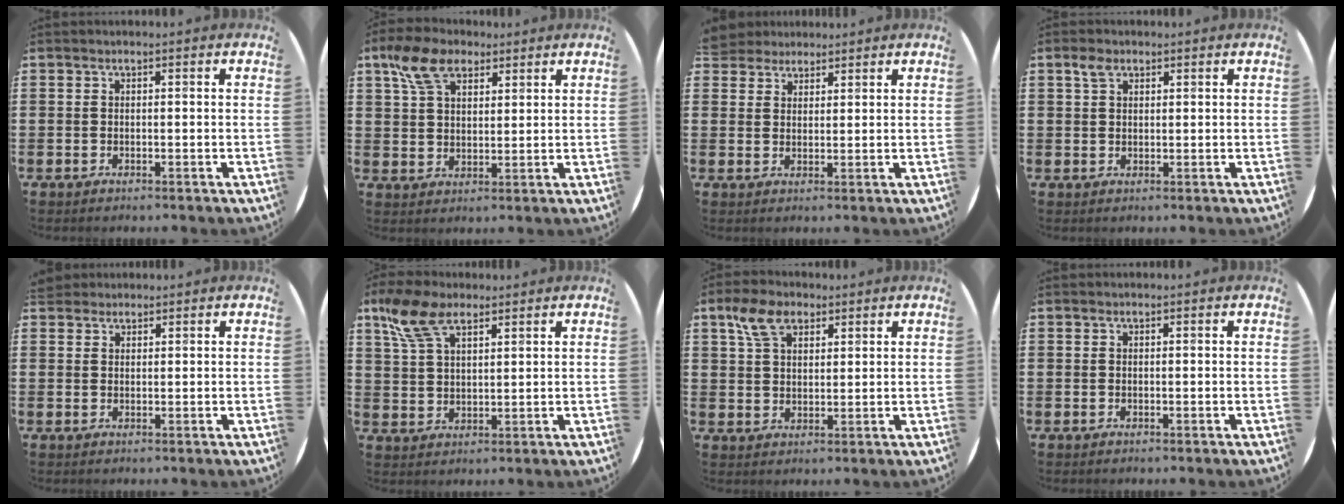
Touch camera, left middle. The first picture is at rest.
{"total": 7.4, "force": [4.9, 4.2, 3.7], "torque": [-0.081, 0.005, 0.091]}
{"total": 3.5, "force": [3.3, 1.4, -0.2], "torque": [0.001, -0.002, 0.062]}
{"total": 1.7, "force": [1.1, 1.1, 0.7], "torque": [0.000, -0.001, 0.017]}
{"total": 2.2, "force": [2.0, 0.8, 0.0], "torque": [0.004, 0.002, 0.038]}
{"total": 7.4, "force": [5.1, 3.4, 4.2], "torque": [-0.096, 0.003, 0.094]}
{"total": 5.7, "force": [3.6, 3.3, 2.9], "torque": [-0.060, 0.009, 0.066]}
{"total": 0.0}